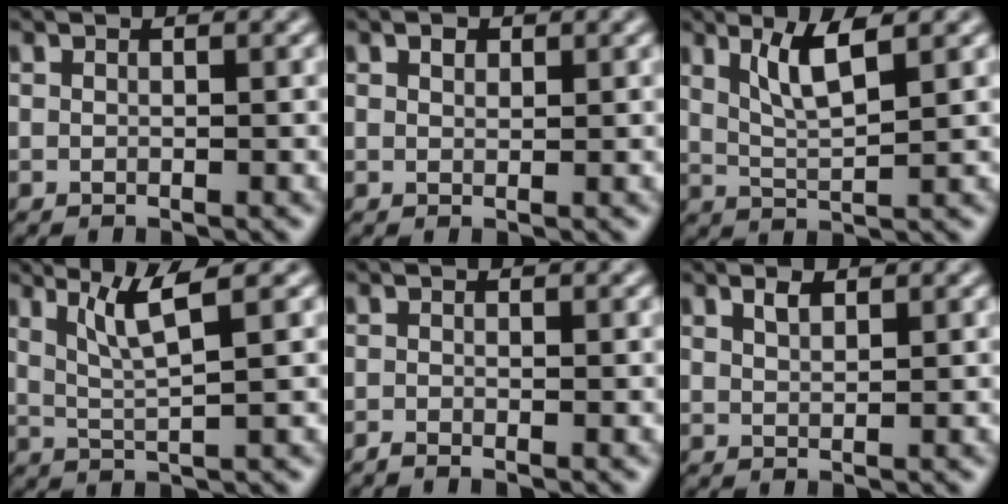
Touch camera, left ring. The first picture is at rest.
{"total": 0.9, "force": [0.6, 0.5, 0.4], "torque": [-0.008, 0.000, 0.010]}
{"total": 3.6, "force": [1.9, 0.7, 3.0], "torque": [-0.057, -0.005, 0.039]}
{"total": 3.9, "force": [2.0, 0.5, 3.3], "torque": [-0.061, -0.003, 0.044]}
{"total": 0.7, "force": [-0.6, 0.1, 0.3], "torque": [-0.004, -0.003, -0.013]}
{"total": 1.2, "force": [0.9, 0.4, 0.7], "torque": [-0.014, 0.002, 0.018]}